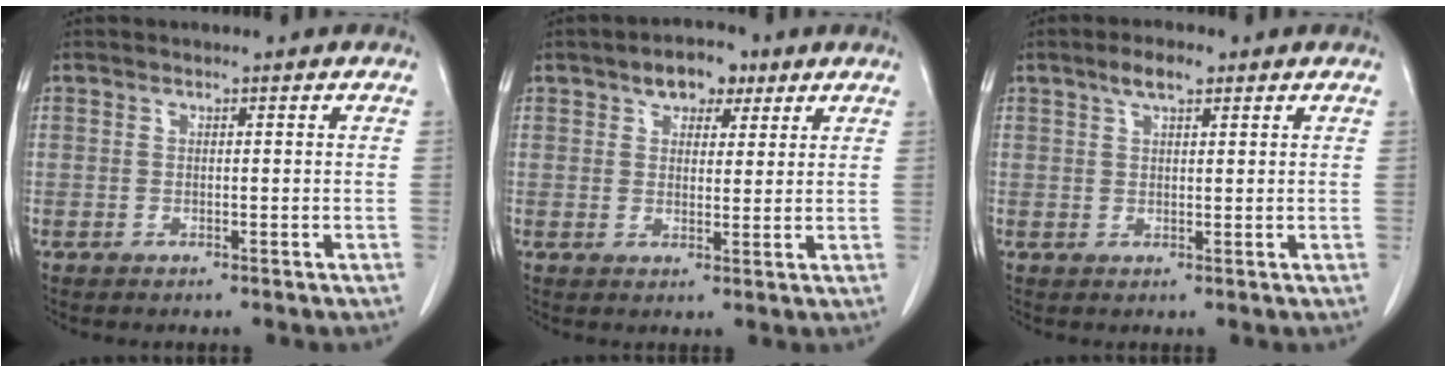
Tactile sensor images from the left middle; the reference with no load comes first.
{"total": 5.3, "force": [3.1, 3.1, 3.1], "torque": [-0.043, 0.016, 0.048]}
{"total": 3.4, "force": [2.2, 1.1, 2.4], "torque": [-0.049, 0.008, 0.038]}